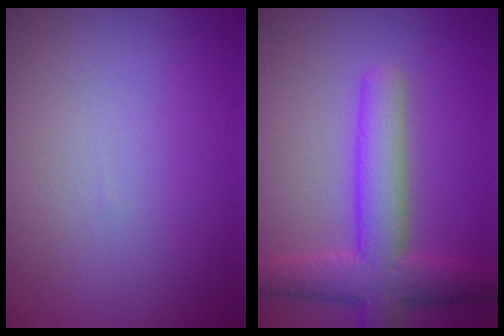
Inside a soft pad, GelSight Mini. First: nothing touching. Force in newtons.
{"total": 6.0, "press": 6.0, "slide": 0.3}